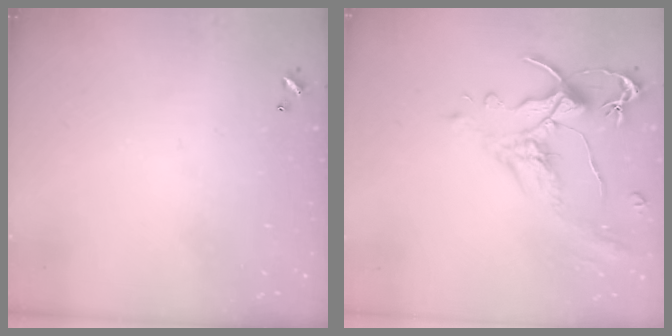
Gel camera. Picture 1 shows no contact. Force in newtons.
{"total": 1.5, "press": 1.0, "slide": 1.1}